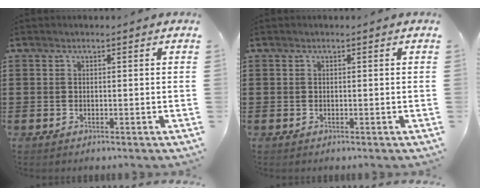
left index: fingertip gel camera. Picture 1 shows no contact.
{"total": 0.0}